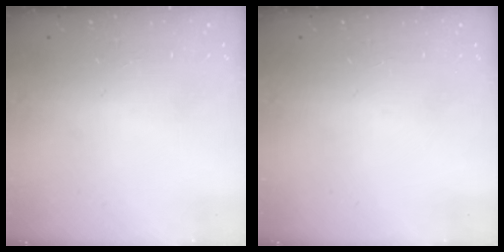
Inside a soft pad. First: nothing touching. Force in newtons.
{"total": 0.0}